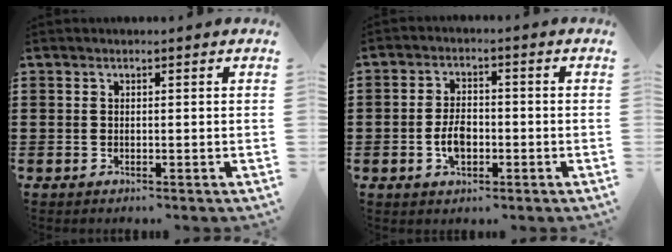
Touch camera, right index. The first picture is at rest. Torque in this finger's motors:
{"motor_torque": [1.09, 1.04, 0.34, 0.12]}